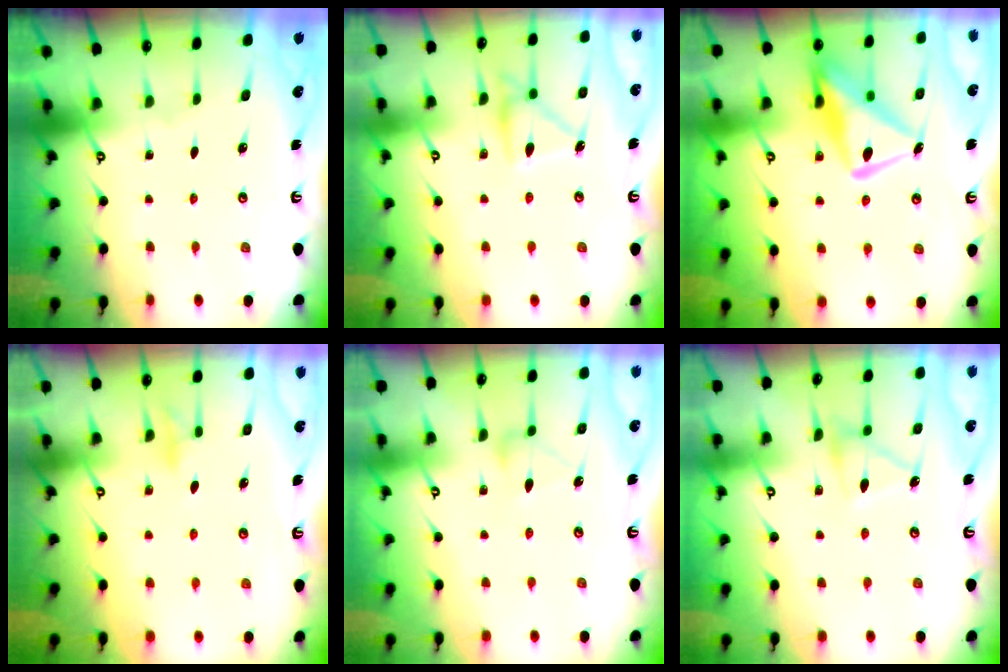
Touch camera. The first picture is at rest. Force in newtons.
{"total": 15.5, "press": 15.4, "slide": 0.9}
{"total": 16.1, "press": 16.1, "slide": 1.5}
{"total": 8.2, "press": 8.2, "slide": 0.6}
{"total": 7.9, "press": 7.9, "slide": 0.2}
{"total": 11.5, "press": 11.5, "slide": 0.7}